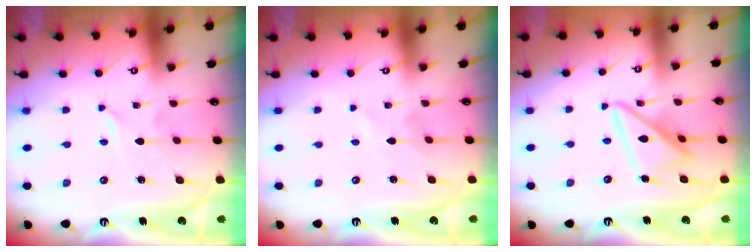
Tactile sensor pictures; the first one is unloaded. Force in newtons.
{"total": 1.4, "press": 1.4, "slide": 0.1}
{"total": 15.9, "press": 15.8, "slide": 1.6}